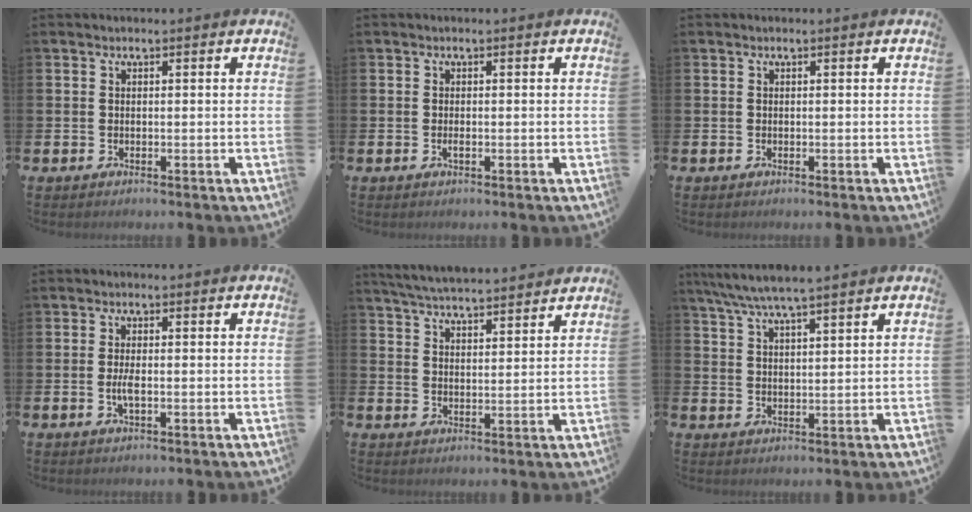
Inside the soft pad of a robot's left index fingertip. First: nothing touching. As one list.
[{"total": 0.6, "force": [-0.2, 0.2, 0.6], "torque": [-0.014, -0.001, -0.002]}, {"total": 0.0}, {"total": 2.0, "force": [-0.3, 0.6, 1.9], "torque": [-0.037, 0.001, -0.005]}, {"total": 5.2, "force": [5.1, 0.1, 0.6], "torque": [-0.031, -0.031, 0.092]}, {"total": 5.7, "force": [5.3, 0.0, 2.2], "torque": [-0.065, -0.014, 0.097]}]